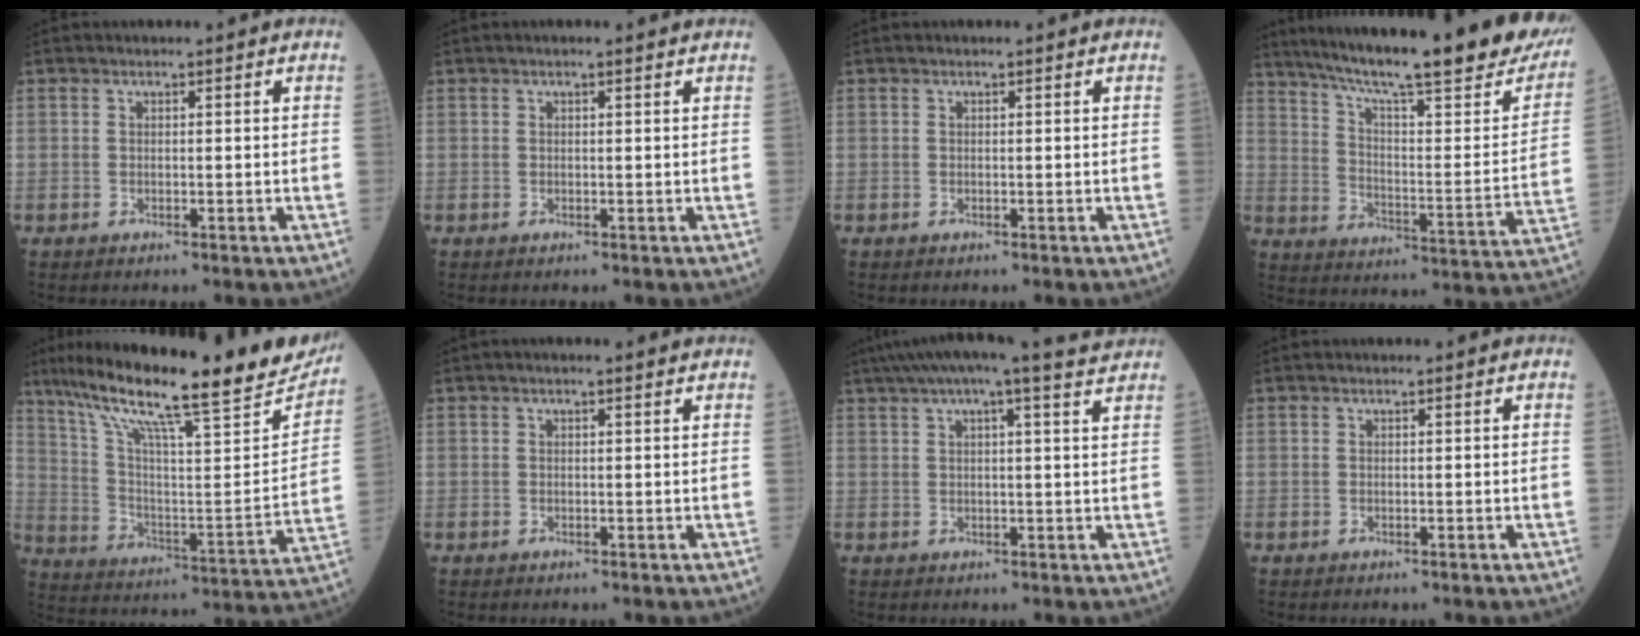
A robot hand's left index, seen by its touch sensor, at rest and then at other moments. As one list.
[{"total": 1.0, "force": [0.8, -0.1, 0.6], "torque": [-0.012, 0.006, 0.012]}, {"total": 0.0}, {"total": 30.9, "force": [24.9, 3.2, 18.0], "torque": [-0.274, -0.051, 0.331]}, {"total": 27.9, "force": [21.8, 3.7, 17.0], "torque": [-0.286, -0.002, 0.315]}, {"total": 1.0, "force": [0.7, 0.1, 0.7], "torque": [-0.014, 0.010, 0.010]}, {"total": 11.1, "force": [9.3, -0.1, 5.9], "torque": [-0.101, 0.034, 0.116]}, {"total": 0.0}]